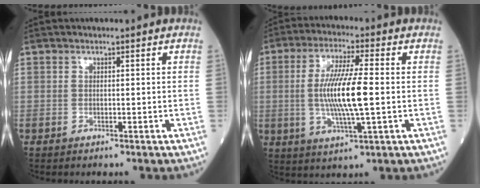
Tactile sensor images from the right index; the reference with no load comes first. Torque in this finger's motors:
{"motor_torque": [1.42, -0.24, 0.89, 0.21]}